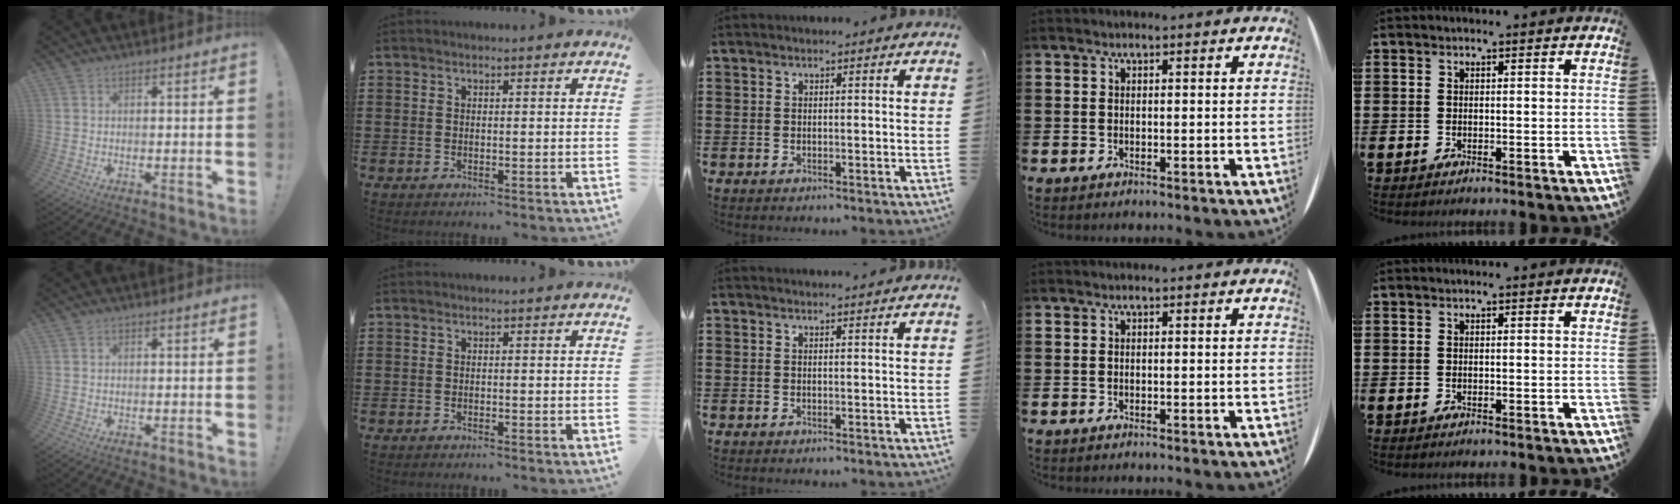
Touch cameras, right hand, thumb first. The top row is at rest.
{"middle": {"total": 1.2, "force": [1.2, -0.3, 0.2], "torque": [-0.004, -0.003, 0.022]}}